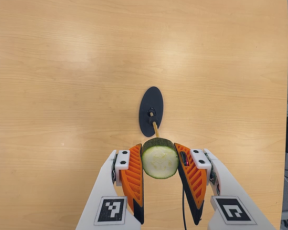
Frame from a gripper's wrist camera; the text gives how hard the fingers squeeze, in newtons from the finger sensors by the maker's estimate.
{"total": 13.5, "left": 14.2, "right": 12.8}